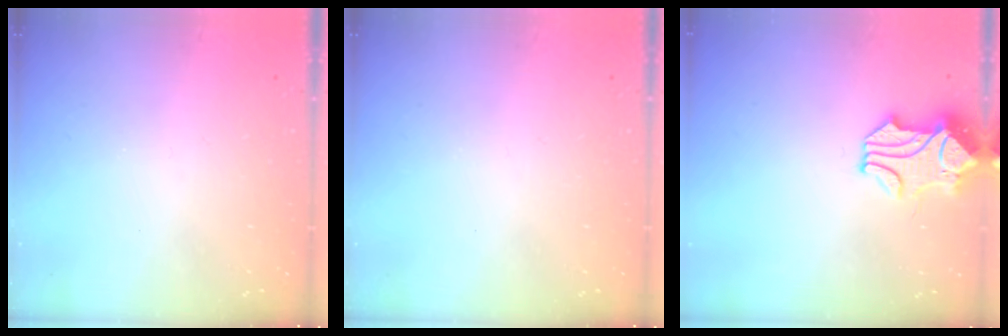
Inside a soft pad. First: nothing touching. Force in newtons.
{"total": 0.0}
{"total": 1.2, "press": 1.0, "slide": 0.8}